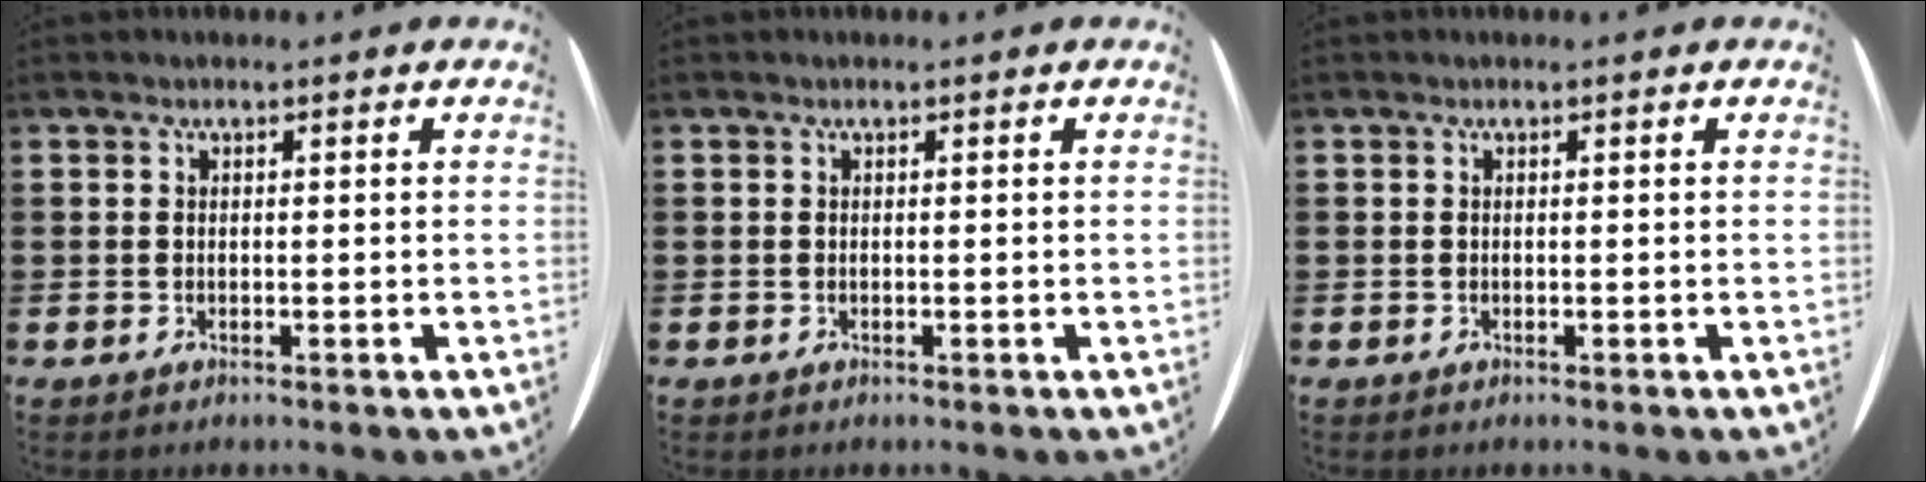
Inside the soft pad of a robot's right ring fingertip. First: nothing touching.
{"total": 0.0}
{"total": 0.0}